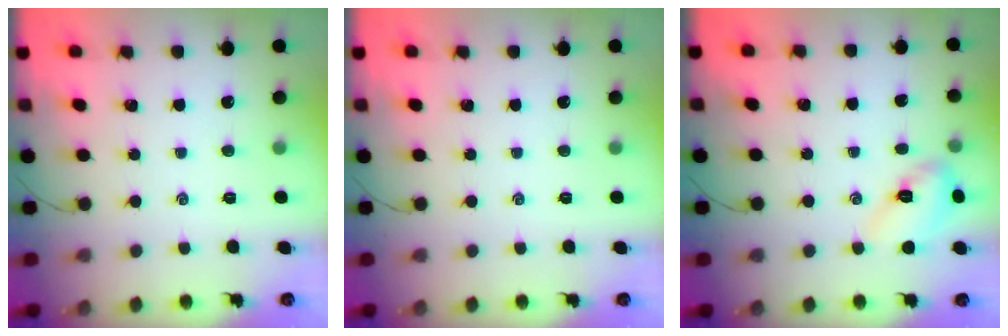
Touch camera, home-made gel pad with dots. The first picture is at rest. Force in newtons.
{"total": 0.0}
{"total": 6.5, "press": 6.5, "slide": 0.1}